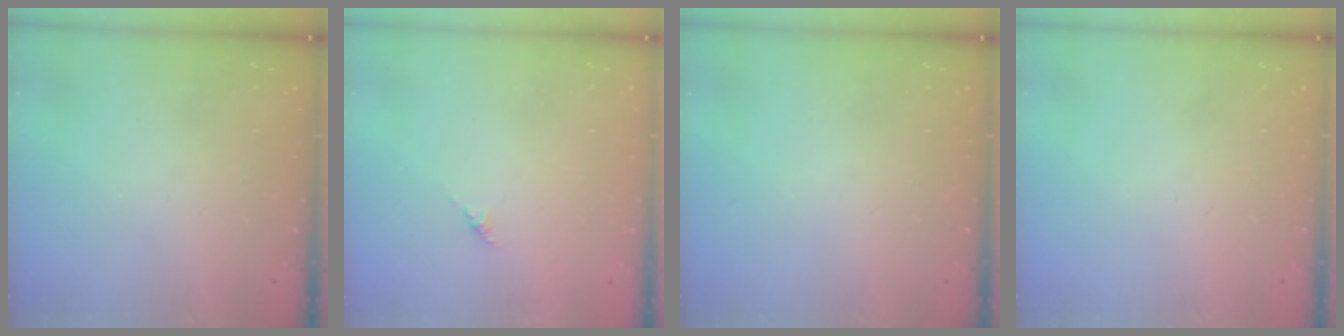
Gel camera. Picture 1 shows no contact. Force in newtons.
{"total": 0.6, "press": 0.4, "slide": 0.4}
{"total": 0.0}
{"total": 0.0}